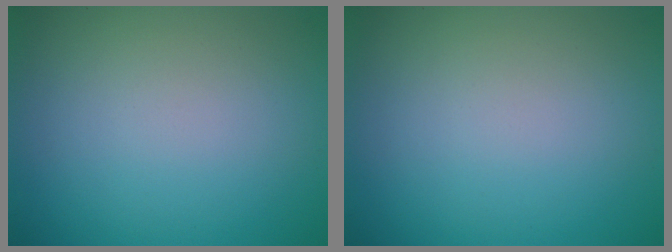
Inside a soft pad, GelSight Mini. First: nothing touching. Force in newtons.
{"total": 0.0}